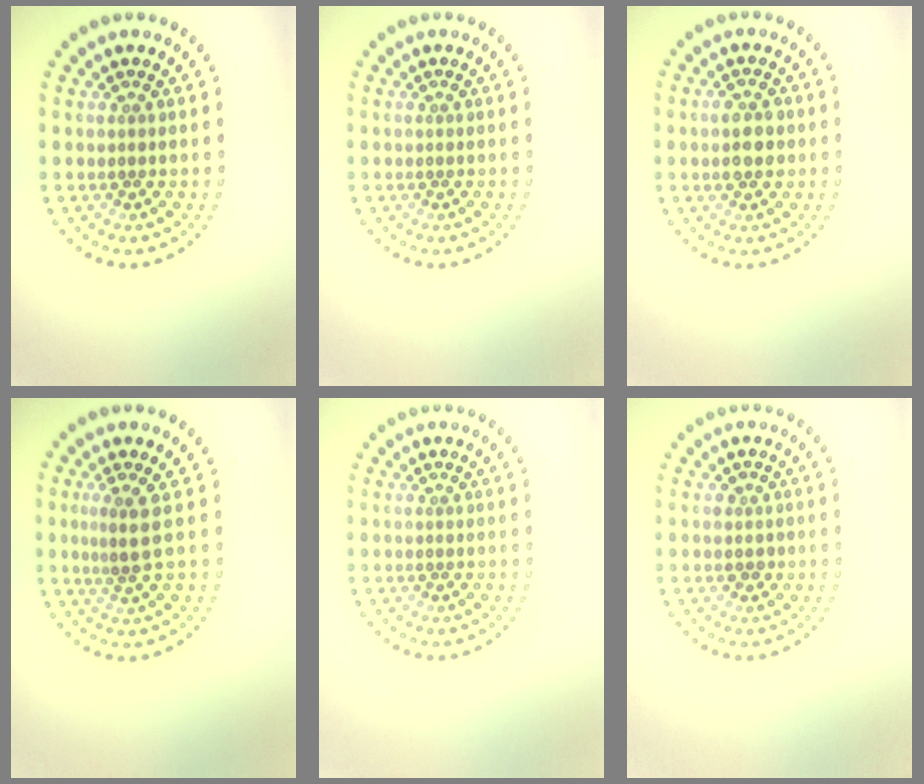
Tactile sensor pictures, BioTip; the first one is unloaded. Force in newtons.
{"total": 0.0}
{"total": 3.0, "press": 3.0, "slide": 0.2}
{"total": 1.9, "press": 1.4, "slide": 1.4}
{"total": 0.0}
{"total": 1.0, "press": 0.9, "slide": 0.5}